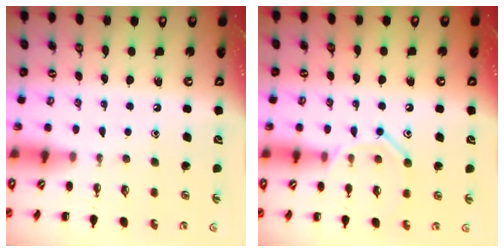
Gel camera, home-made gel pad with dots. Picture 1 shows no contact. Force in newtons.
{"total": 10.3, "press": 10.3, "slide": 1.0}